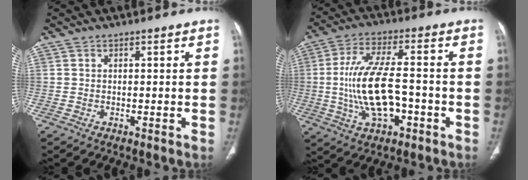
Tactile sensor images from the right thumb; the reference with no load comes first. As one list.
[{"total": 14.5, "force": [-2.3, 6.5, 12.8], "torque": [-0.252, 0.020, -0.037]}]